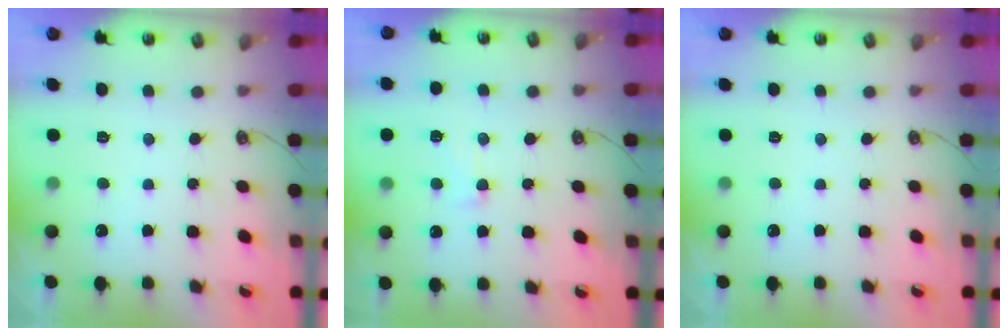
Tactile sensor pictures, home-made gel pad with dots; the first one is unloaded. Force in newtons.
{"total": 2.0, "press": 1.7, "slide": 1.0}
{"total": 0.0}